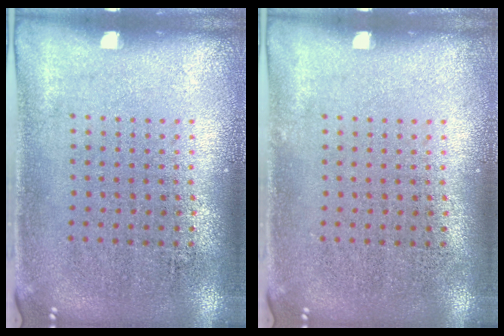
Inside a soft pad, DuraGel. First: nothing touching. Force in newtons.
{"total": 0.0}